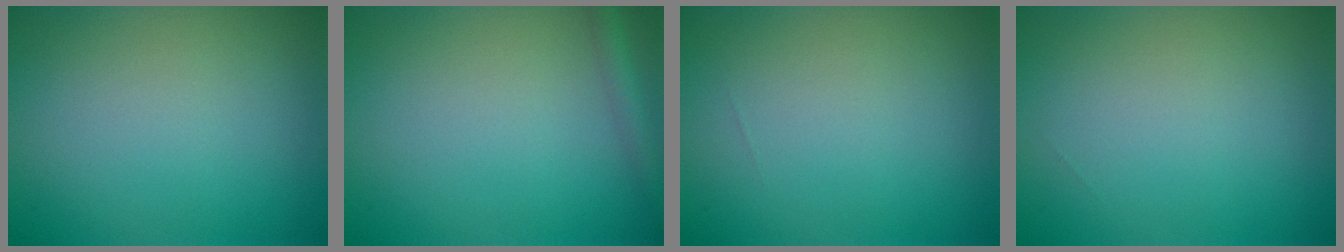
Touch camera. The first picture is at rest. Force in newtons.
{"total": 1.9, "press": 1.9, "slide": 0.1}
{"total": 0.0}
{"total": 0.0}